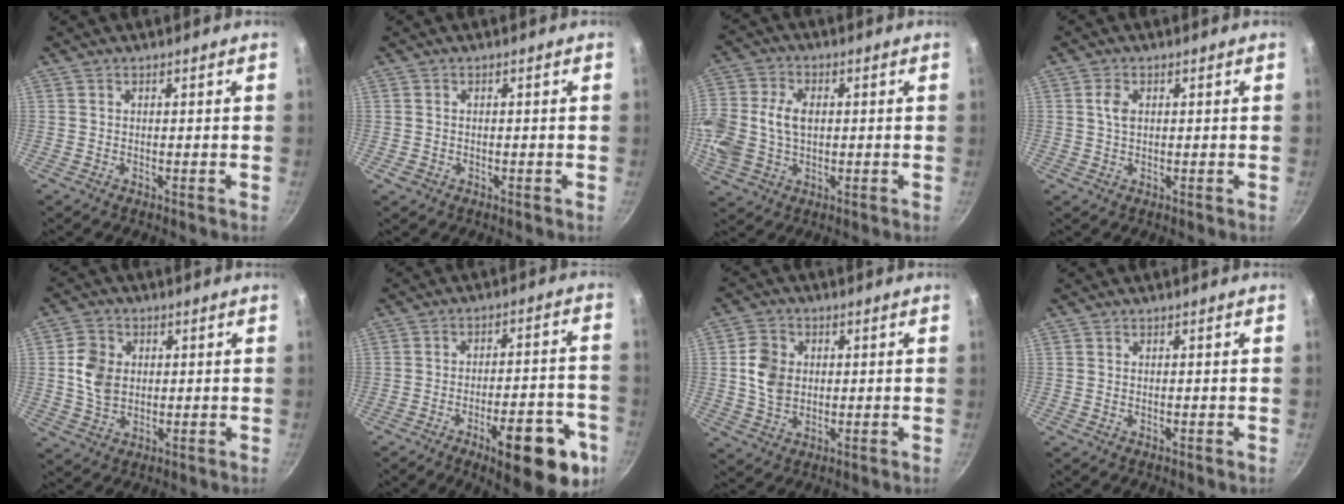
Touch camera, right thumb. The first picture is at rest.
{"total": 1.3, "force": [-0.5, 1.1, 0.5], "torque": [-0.009, 0.001, -0.006]}
{"total": 16.5, "force": [0.9, 12.1, 11.2], "torque": [-0.264, 0.032, 0.015]}
{"total": 2.8, "force": [0.5, 1.8, 2.0], "torque": [-0.037, 0.002, 0.008]}
{"total": 7.7, "force": [0.8, 6.0, 4.7], "torque": [-0.073, 0.001, 0.012]}
{"total": 18.4, "force": [-8.6, 6.3, 15.0], "torque": [-0.150, 0.031, -0.109]}
{"total": 7.8, "force": [0.7, 6.1, 4.7], "torque": [-0.071, 0.003, 0.008]}
{"total": 0.0}